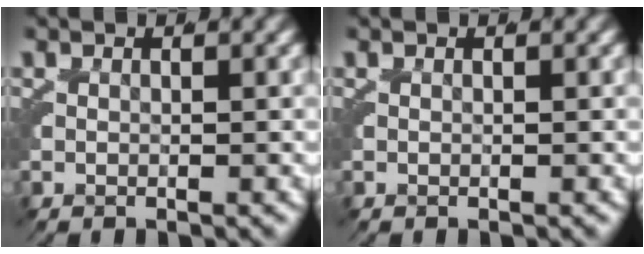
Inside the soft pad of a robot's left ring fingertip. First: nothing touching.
{"total": 0.0}